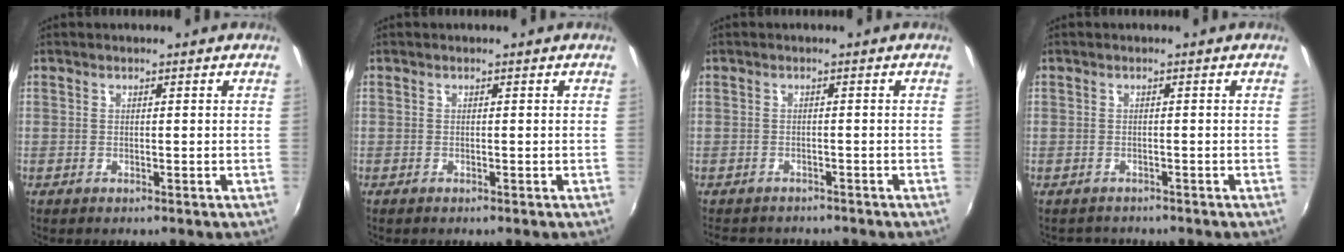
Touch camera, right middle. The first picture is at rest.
{"total": 0.0}
{"total": 5.5, "force": [-4.9, 1.8, 1.5], "torque": [-0.038, -0.015, -0.074]}
{"total": 1.9, "force": [-1.6, 0.9, -0.2], "torque": [-0.001, -0.001, -0.027]}